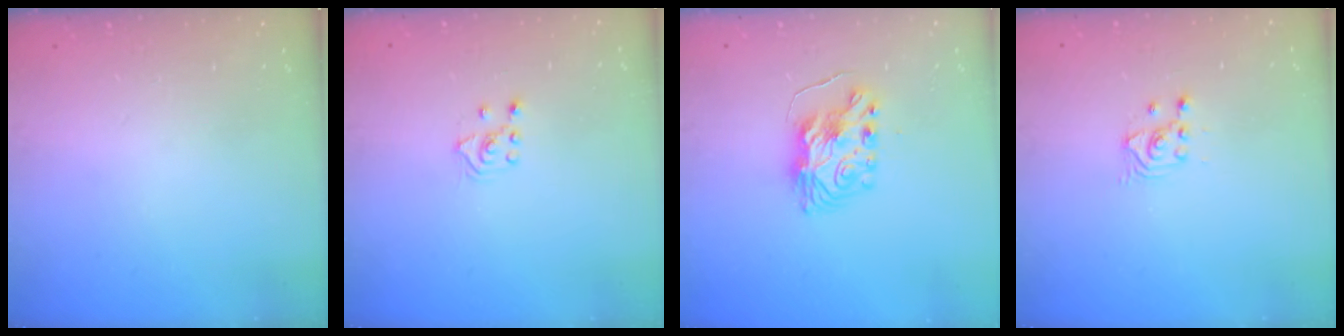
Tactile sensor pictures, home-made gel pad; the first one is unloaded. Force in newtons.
{"total": 3.0, "press": 2.9, "slide": 0.7}
{"total": 8.6, "press": 8.5, "slide": 0.7}
{"total": 2.7, "press": 2.7, "slide": 0.2}